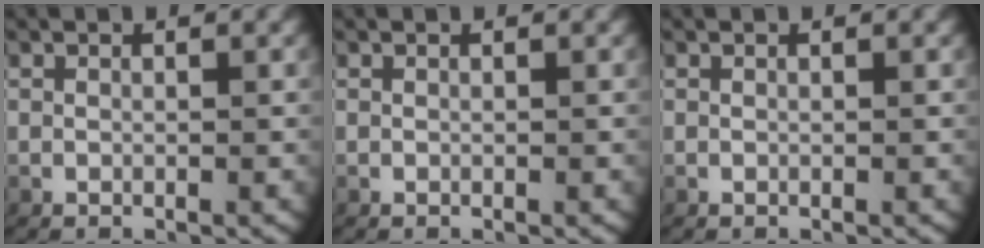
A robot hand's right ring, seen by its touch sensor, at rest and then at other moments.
{"total": 0.0}
{"total": 0.0}